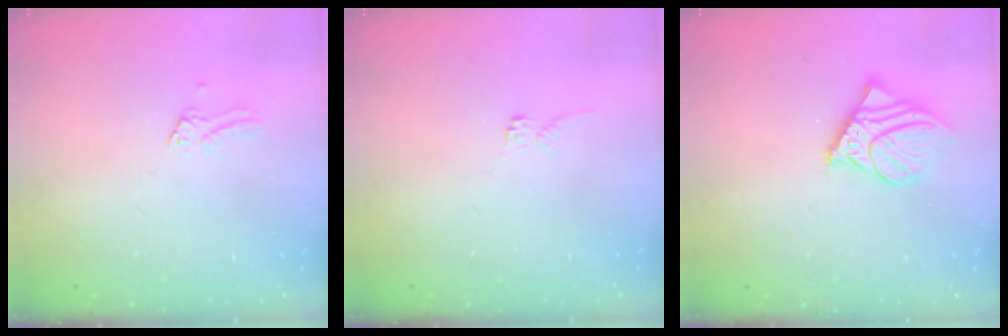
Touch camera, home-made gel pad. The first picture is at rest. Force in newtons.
{"total": 2.8, "press": 2.8, "slide": 0.1}
{"total": 10.9, "press": 10.7, "slide": 1.7}